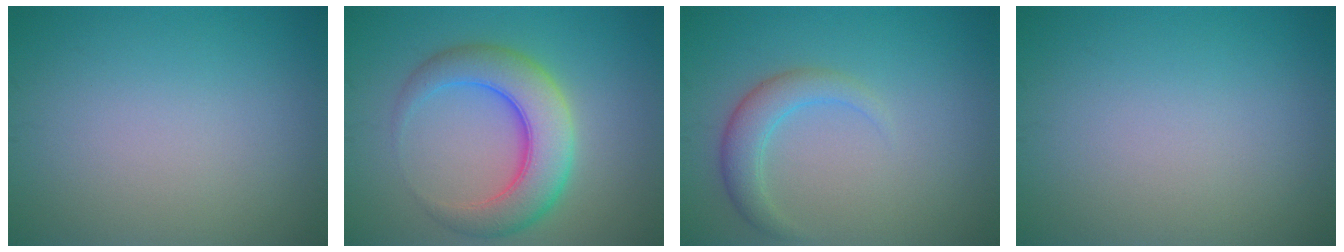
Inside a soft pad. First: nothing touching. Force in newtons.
{"total": 6.6, "press": 6.6, "slide": 0.3}
{"total": 2.8, "press": 2.8, "slide": 0.2}
{"total": 0.0}